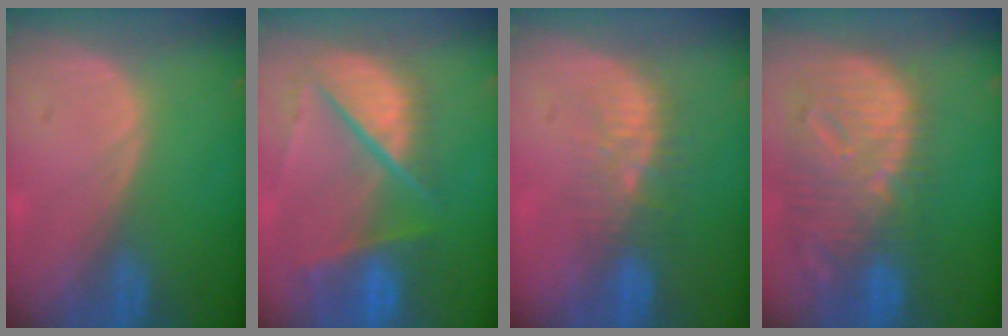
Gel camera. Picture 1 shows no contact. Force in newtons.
{"total": 10.7, "press": 8.9, "slide": 5.9}
{"total": 6.0, "press": 5.7, "slide": 1.9}
{"total": 12.7, "press": 10.9, "slide": 6.4}